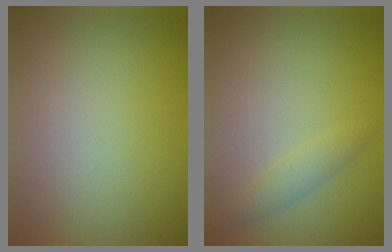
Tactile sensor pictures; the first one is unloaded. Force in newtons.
{"total": 1.3, "press": 1.3, "slide": 0.0}